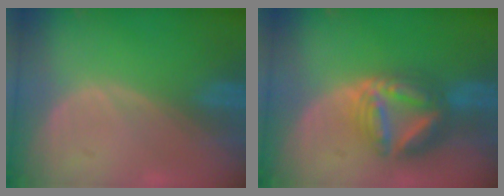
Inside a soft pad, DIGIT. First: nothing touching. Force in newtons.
{"total": 8.5, "press": 8.4, "slide": 0.8}